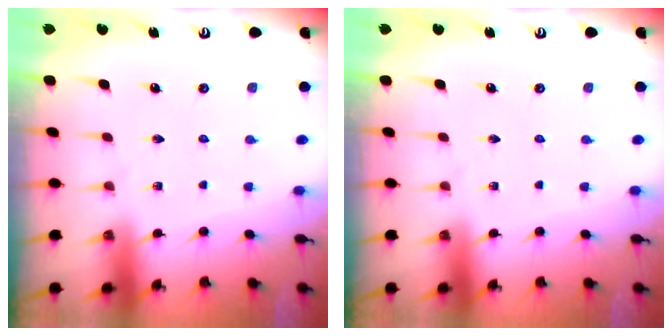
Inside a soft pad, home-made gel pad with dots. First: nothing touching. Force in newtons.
{"total": 0.0}